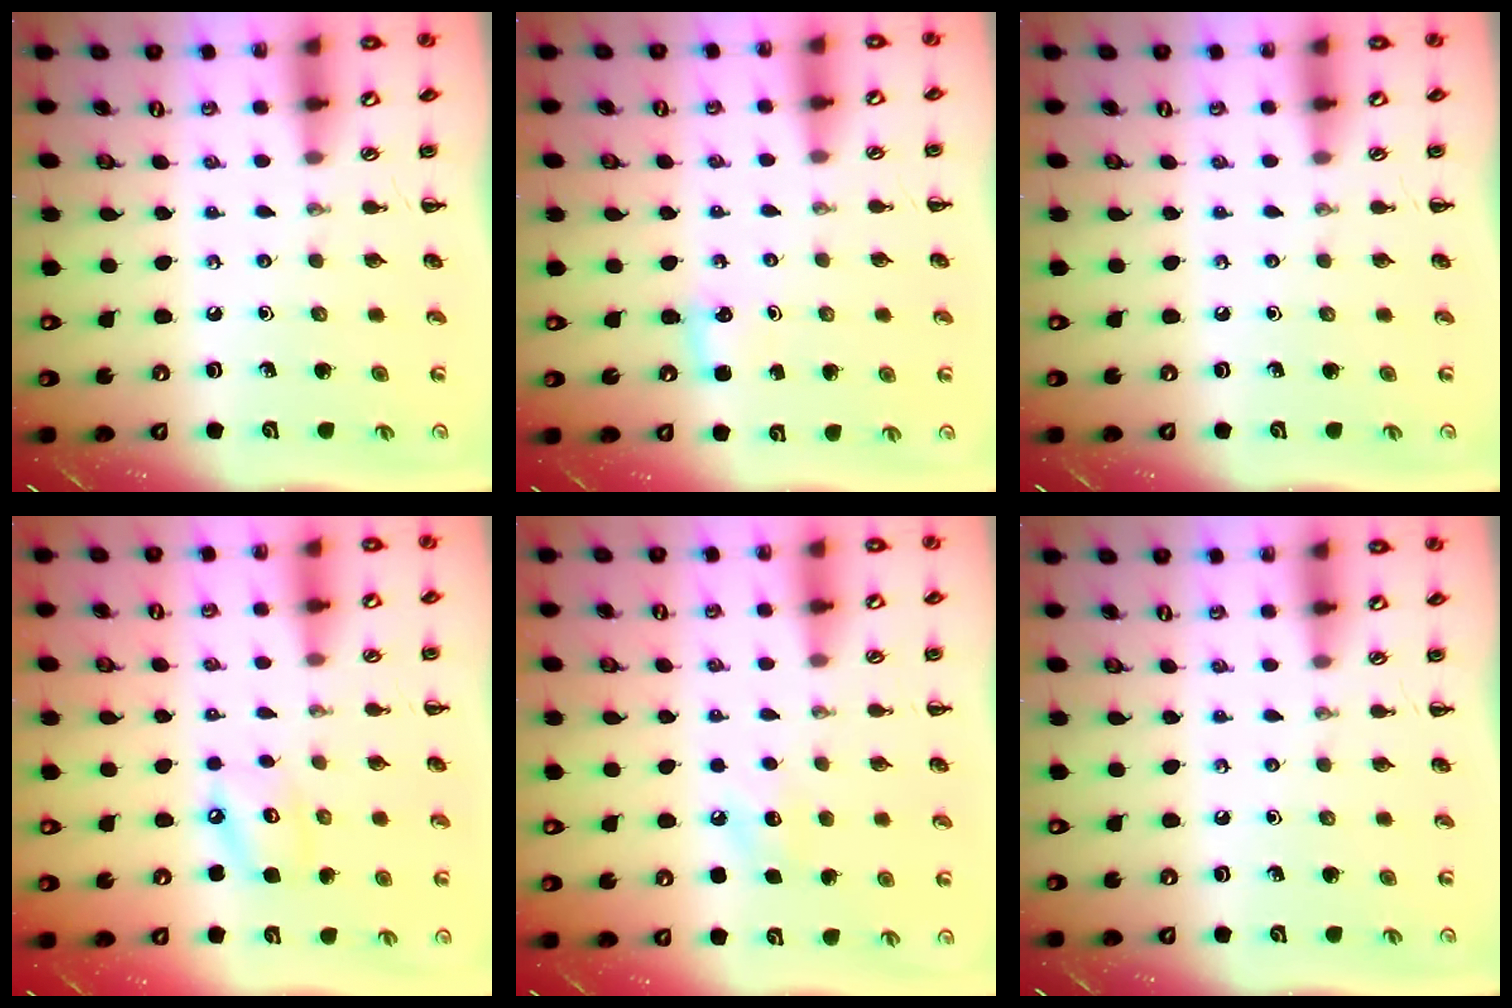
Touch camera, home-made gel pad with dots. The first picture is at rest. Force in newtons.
{"total": 2.8, "press": 2.6, "slide": 0.9}
{"total": 0.0}
{"total": 6.4, "press": 6.4, "slide": 0.7}
{"total": 6.7, "press": 6.5, "slide": 1.6}
{"total": 0.0}